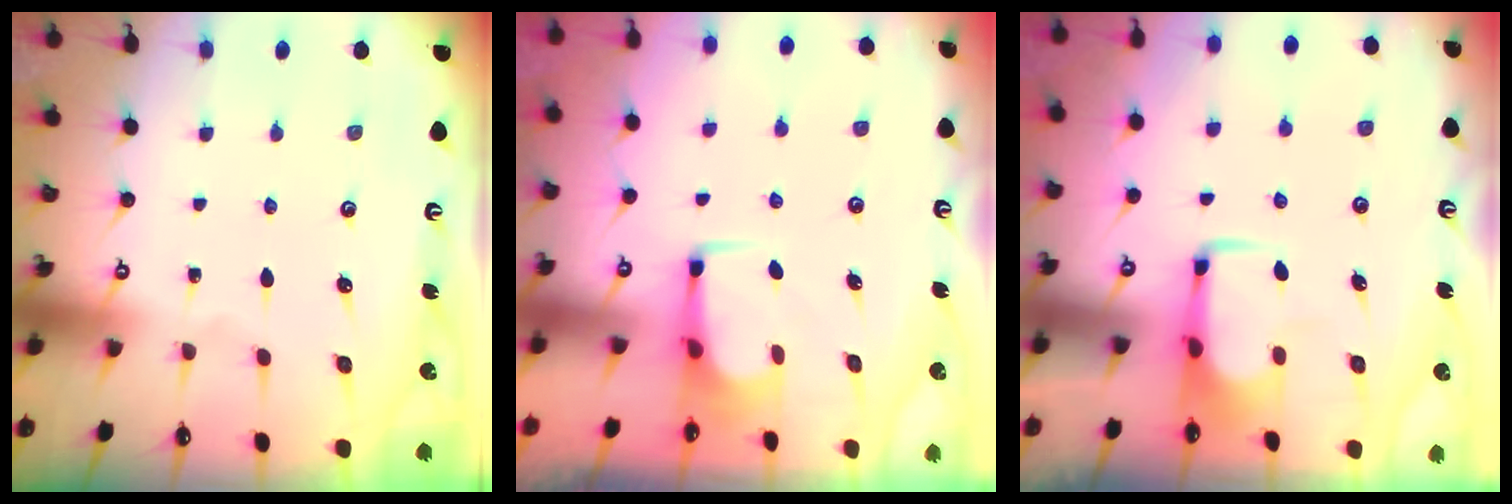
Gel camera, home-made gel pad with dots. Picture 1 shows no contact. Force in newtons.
{"total": 2.5, "press": 2.5, "slide": 0.4}
{"total": 1.8, "press": 1.7, "slide": 0.5}